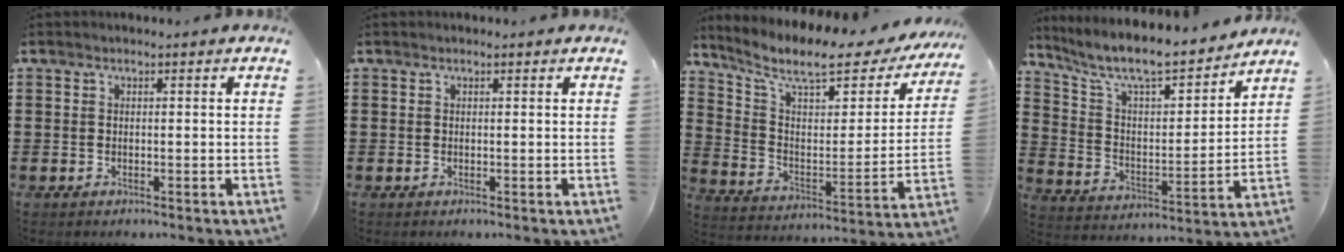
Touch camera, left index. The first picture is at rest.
{"total": 0.0}
{"total": 10.0, "force": [7.4, 2.4, 6.3], "torque": [-0.137, -0.048, 0.118]}
{"total": 8.9, "force": [7.8, 1.3, 4.2], "torque": [-0.115, -0.053, 0.130]}